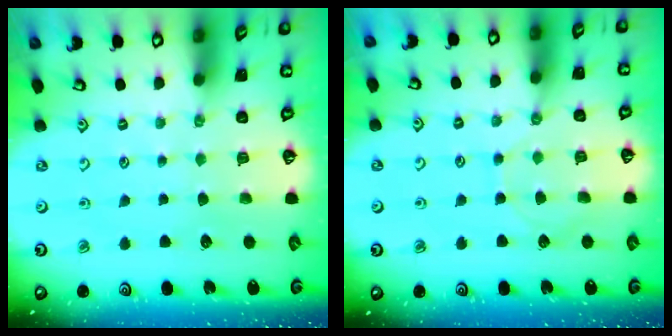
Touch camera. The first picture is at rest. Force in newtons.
{"total": 6.2, "press": 6.1, "slide": 0.7}